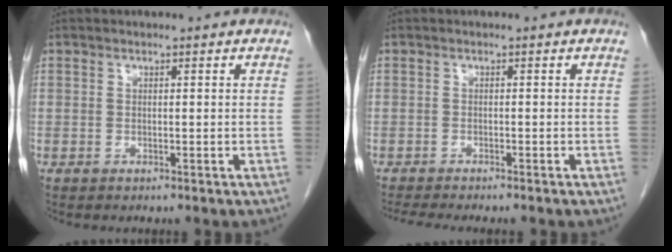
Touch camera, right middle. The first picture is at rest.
{"total": 6.2, "force": [-5.4, 0.5, 3.0], "torque": [-0.037, -0.011, -0.082]}